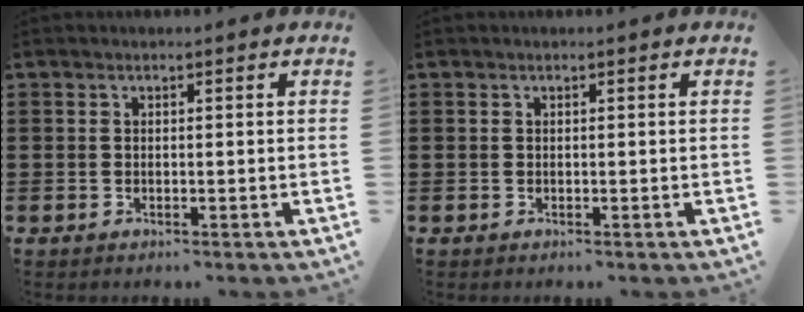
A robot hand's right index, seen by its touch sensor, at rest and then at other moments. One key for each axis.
{"total": 0.0}